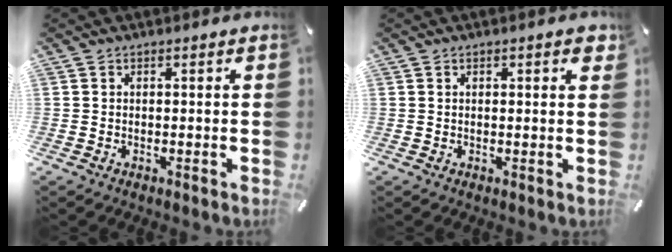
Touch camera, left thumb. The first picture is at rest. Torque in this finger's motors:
{"motor_torque": [0.20, -0.25, -0.04, -0.03, 0.00]}